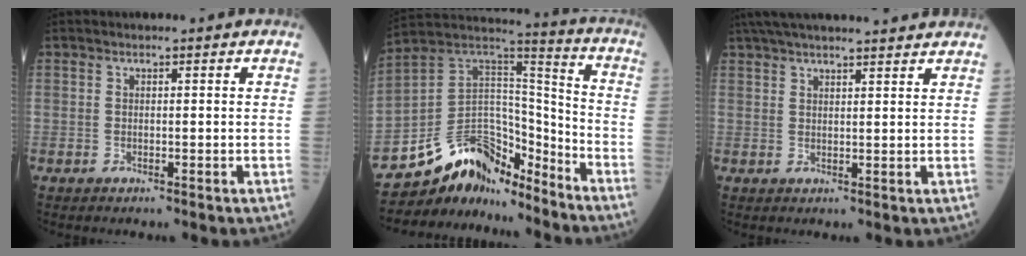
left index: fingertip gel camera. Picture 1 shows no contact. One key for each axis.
{"total": 14.2, "fx": -12.5, "fy": 5.6, "fz": 3.8, "tx": -0.064, "ty": 0.066, "tz": -0.229}
{"total": 16.2, "fx": 14.5, "fy": 1.6, "fz": 7.0, "tx": -0.117, "ty": 0.049, "tz": 0.205}